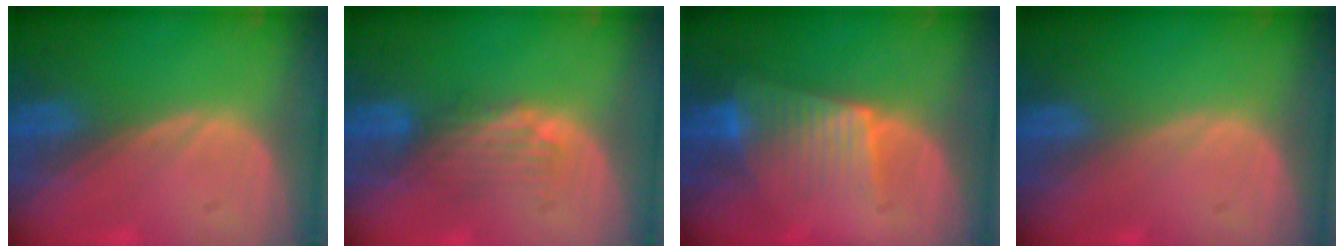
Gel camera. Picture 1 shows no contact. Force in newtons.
{"total": 4.5, "press": 3.8, "slide": 2.3}
{"total": 6.7, "press": 6.2, "slide": 2.5}
{"total": 0.0}